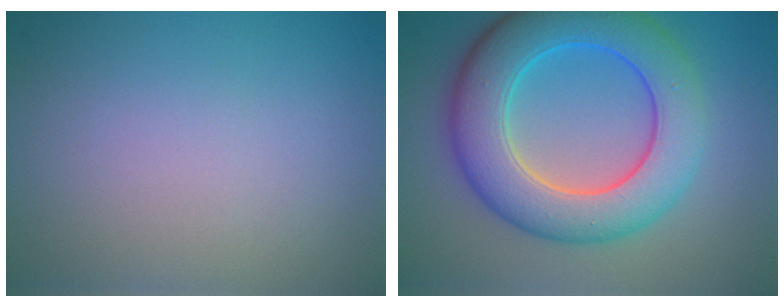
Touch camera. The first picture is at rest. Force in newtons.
{"total": 9.1, "press": 9.1, "slide": 0.1}